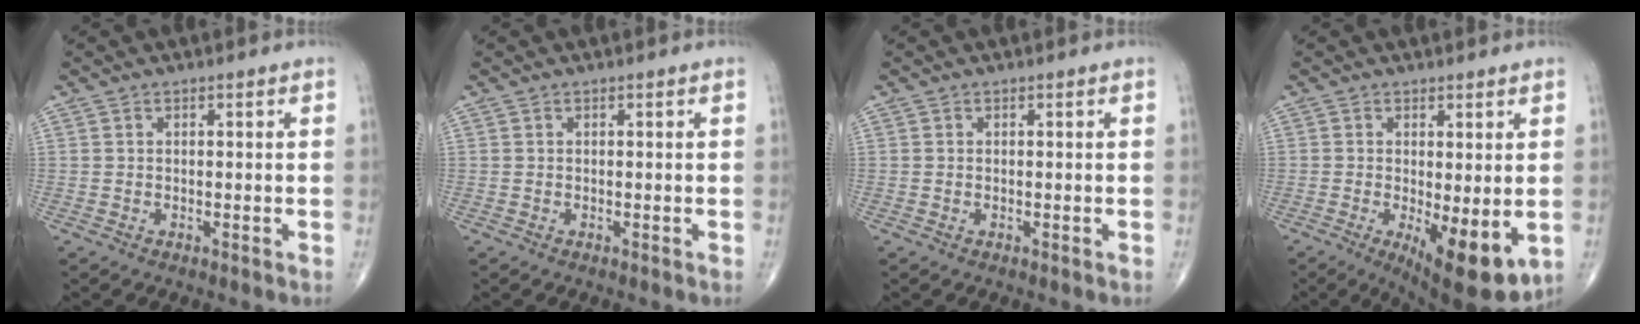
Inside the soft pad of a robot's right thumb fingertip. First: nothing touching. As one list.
[{"total": 0.0}, {"total": 0.0}, {"total": 10.9, "force": [-2.4, 3.6, 10.0], "torque": [-0.139, -0.026, -0.025]}]